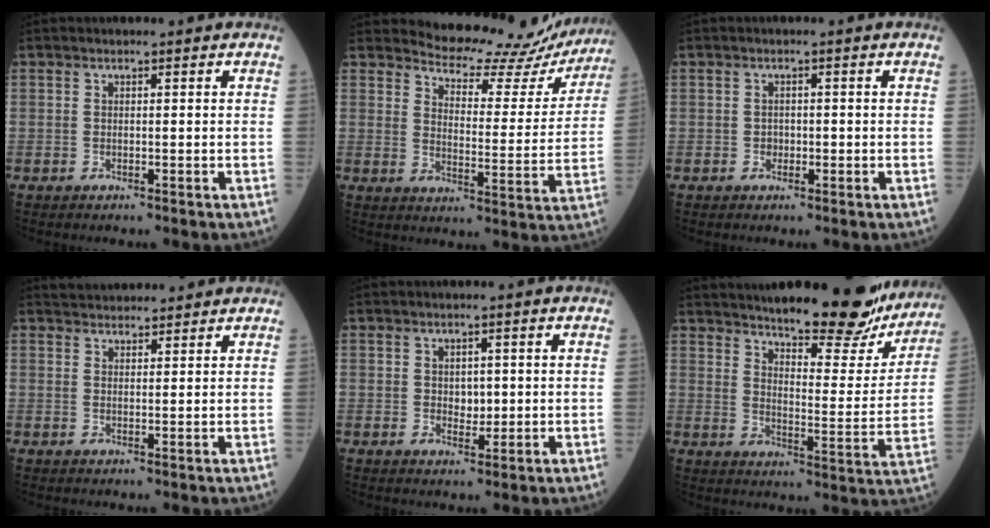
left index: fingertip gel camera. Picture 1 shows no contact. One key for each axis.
{"total": 16.6, "fx": 16.0, "fy": 3.9, "fz": 2.1, "tx": -0.008, "ty": -0.057, "tz": 0.175}
{"total": 1.0, "fx": -0.5, "fy": 0.8, "fz": 0.4, "tx": -0.003, "ty": 0.000, "tz": -0.010}
{"total": 6.3, "fx": 6.0, "fy": 1.3, "fz": 1.2, "tx": -0.013, "ty": 0.029, "tz": 0.083}
{"total": 2.1, "fx": 0.2, "fy": 1.5, "fz": 1.4, "tx": -0.021, "ty": -0.005, "tz": 0.004}
{"total": 21.4, "fx": 18.6, "fy": 4.0, "fz": 9.9, "tx": -0.134, "ty": -0.035, "tz": 0.236}